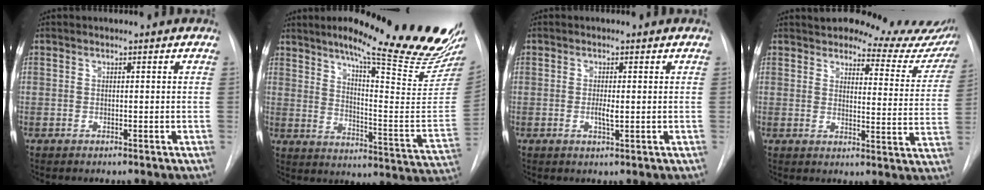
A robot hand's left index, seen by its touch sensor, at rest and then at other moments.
{"total": 23.5, "force": [18.9, 1.2, 13.8], "torque": [-0.197, -0.084, 0.247]}
{"total": 1.7, "force": [-0.2, 0.3, 1.6], "torque": [-0.034, -0.005, -0.003]}
{"total": 17.3, "force": [16.2, 4.7, 3.5], "torque": [-0.006, -0.064, 0.163]}